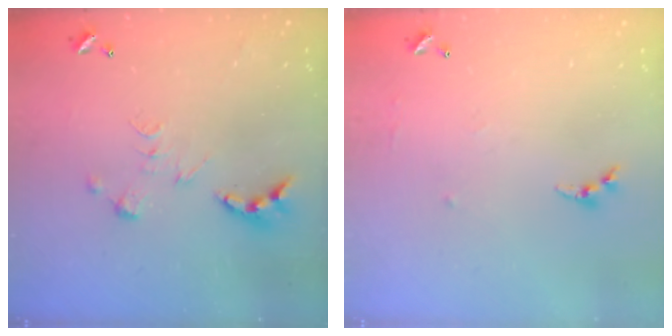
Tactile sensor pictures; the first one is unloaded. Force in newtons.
{"total": 5.3, "press": 5.2, "slide": 0.6}